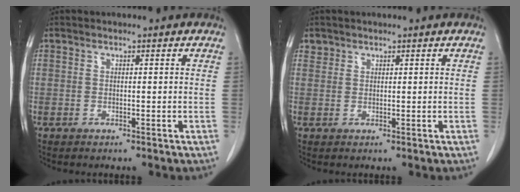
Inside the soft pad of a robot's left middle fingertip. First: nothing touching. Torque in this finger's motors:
{"motor_torque": [0.26, -0.31, 0.01, -0.01]}